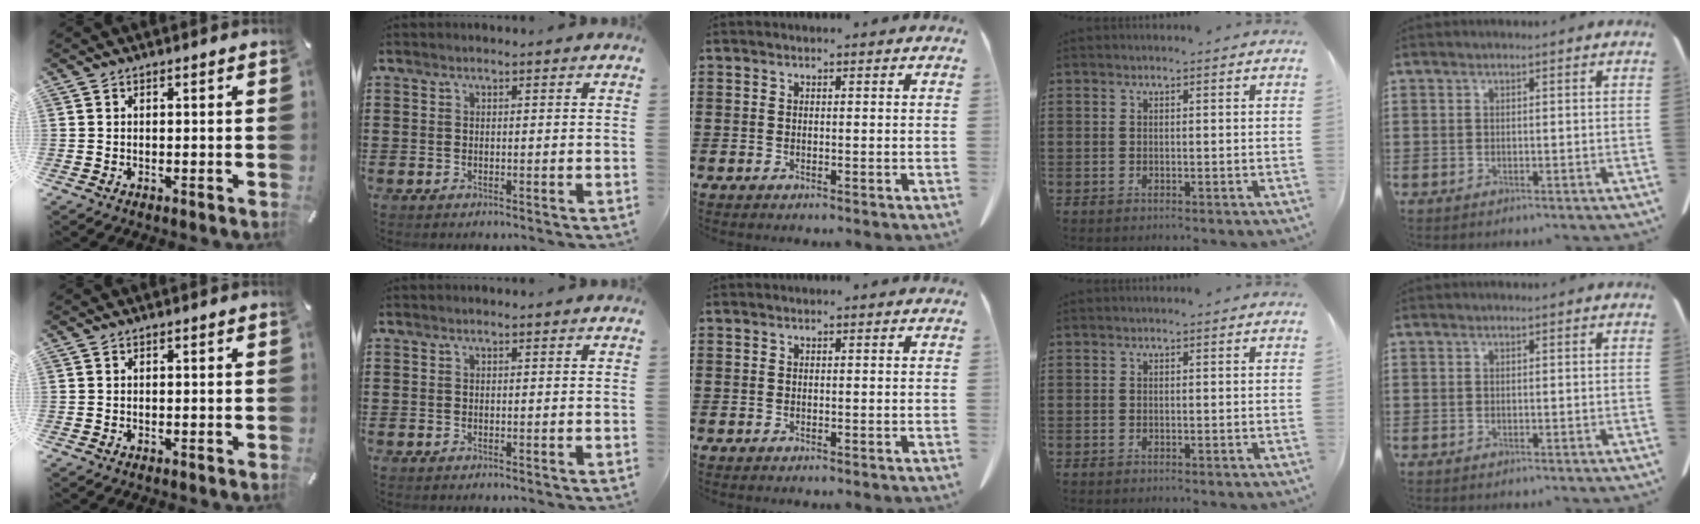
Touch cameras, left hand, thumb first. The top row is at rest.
{}